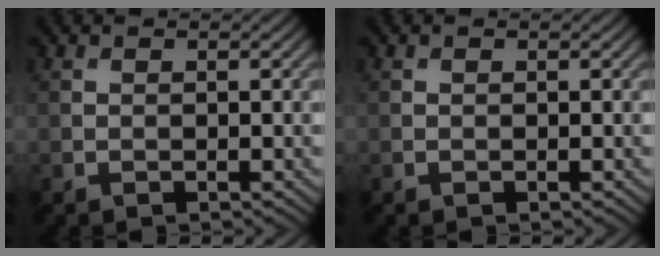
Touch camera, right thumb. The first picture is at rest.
{"total": 0.0}